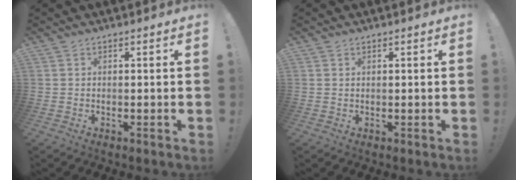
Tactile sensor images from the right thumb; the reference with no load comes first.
{"total": 0.7, "force": [0.7, 0.3, 0.0], "torque": [0.007, -0.003, 0.012]}